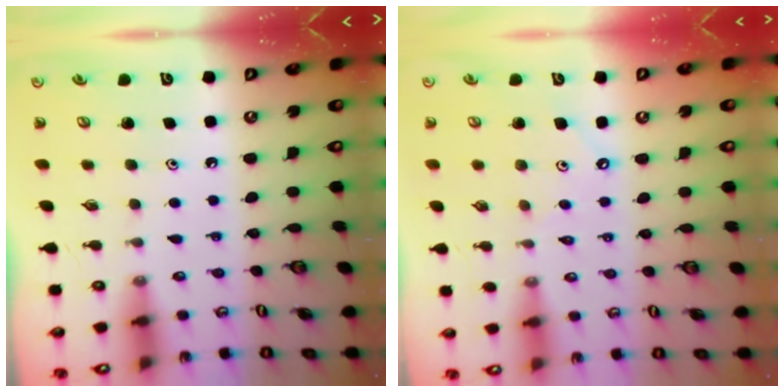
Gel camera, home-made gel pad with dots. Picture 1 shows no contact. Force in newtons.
{"total": 2.8, "press": 2.8, "slide": 0.5}